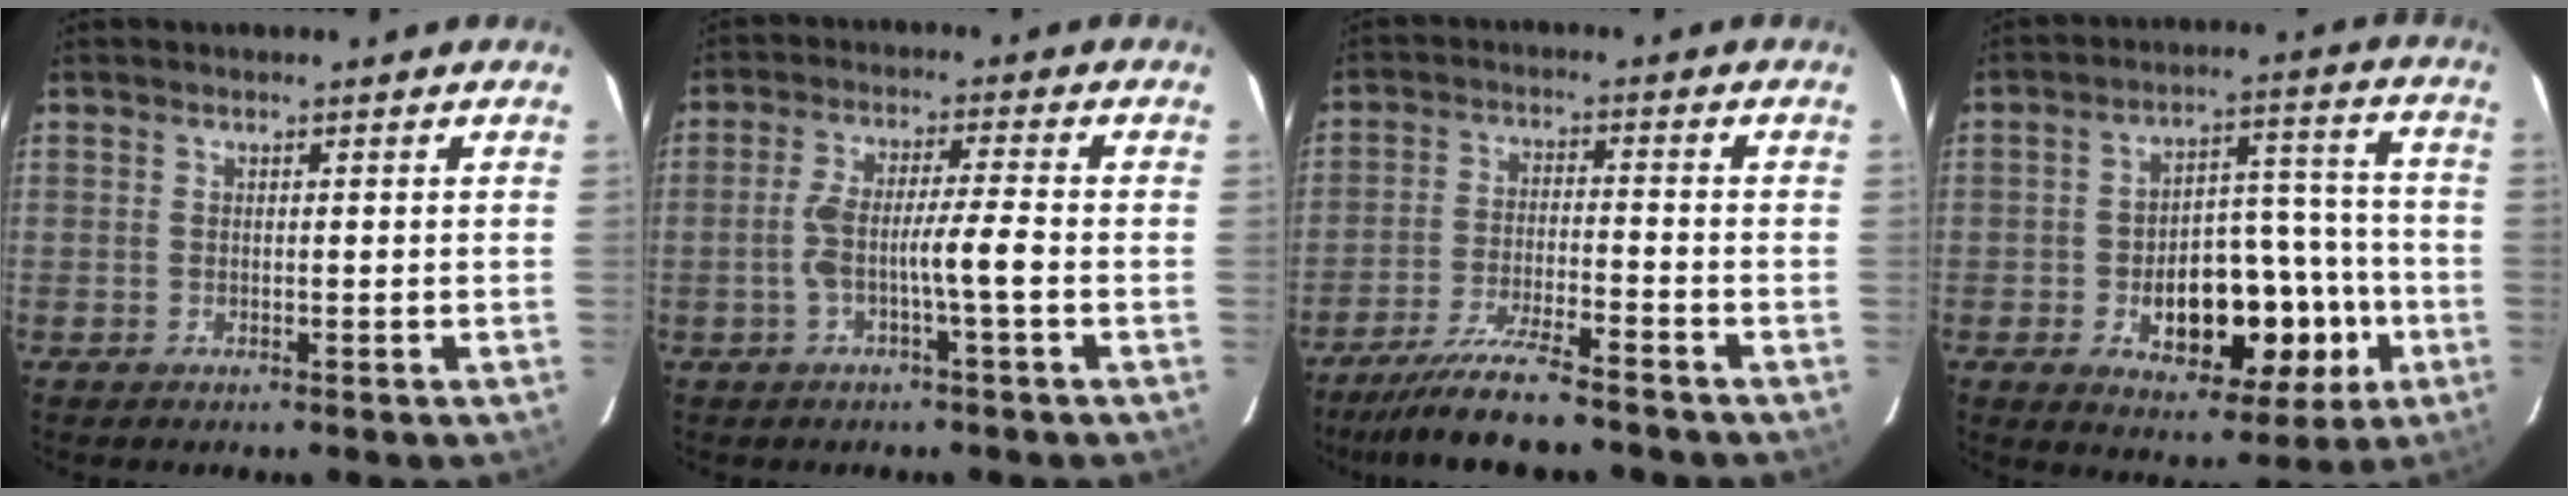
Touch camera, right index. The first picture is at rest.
{"total": 6.3, "force": [-1.7, -0.1, 6.0], "torque": [-0.119, 0.014, -0.029]}
{"total": 9.7, "force": [-8.3, 0.2, 5.0], "torque": [-0.085, -0.028, -0.141]}
{"total": 15.6, "force": [-4.4, 7.7, 12.9], "torque": [-0.178, 0.029, -0.052]}